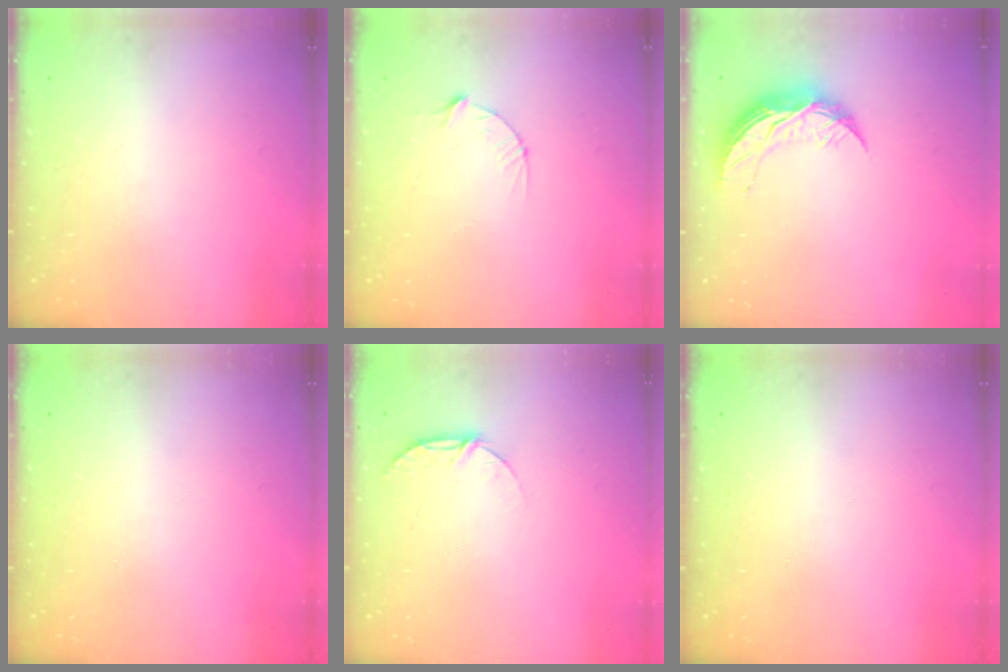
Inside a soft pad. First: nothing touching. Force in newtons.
{"total": 3.2, "press": 3.2, "slide": 0.3}
{"total": 8.1, "press": 8.0, "slide": 0.5}
{"total": 0.0}
{"total": 5.6, "press": 5.6, "slide": 0.6}
{"total": 0.0}